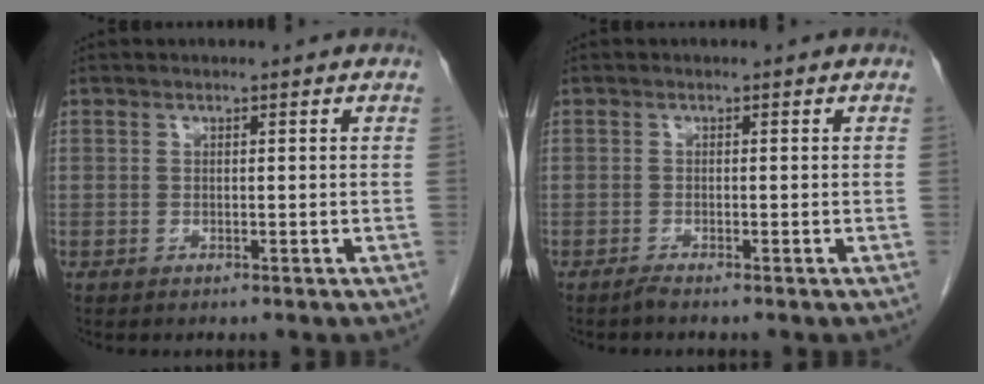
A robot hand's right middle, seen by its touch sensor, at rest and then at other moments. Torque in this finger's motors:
{"motor_torque": [-0.33, -0.02, -0.05, -0.01]}